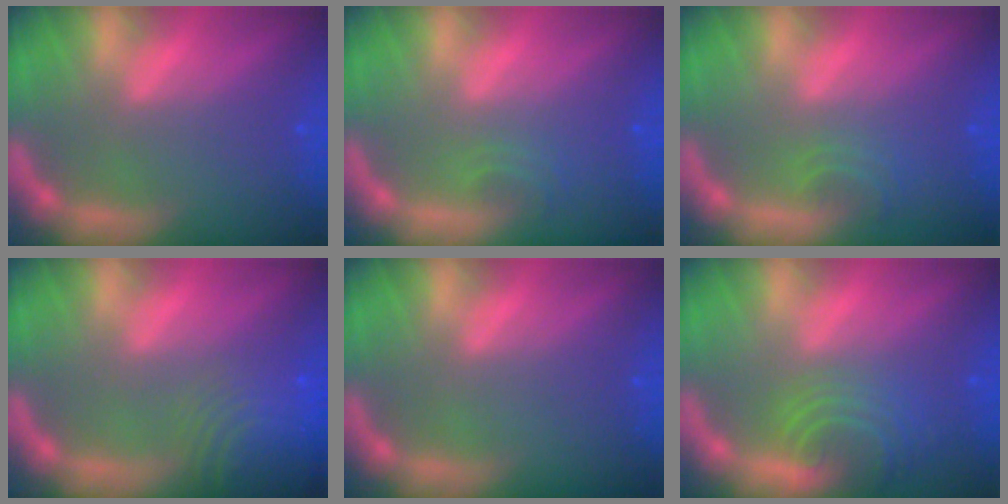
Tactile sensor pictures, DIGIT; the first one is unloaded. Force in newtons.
{"total": 1.4}
{"total": 1.9}
{"total": 9.1}
{"total": 0.0}
{"total": 5.5}